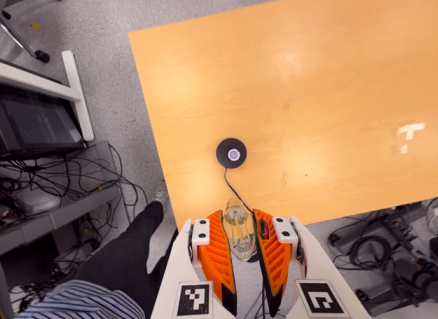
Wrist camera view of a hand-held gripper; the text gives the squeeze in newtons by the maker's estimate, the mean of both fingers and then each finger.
{"total": 21.3, "left": 25.8, "right": 16.9}